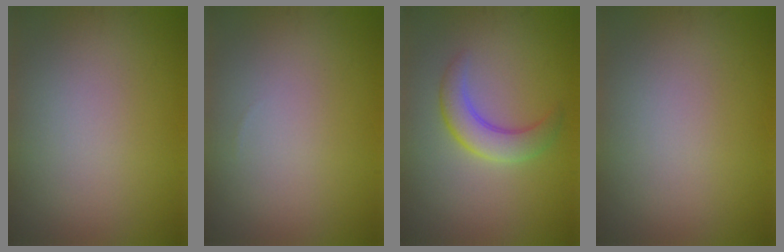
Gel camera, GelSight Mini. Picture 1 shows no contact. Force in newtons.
{"total": 0.0}
{"total": 3.6, "press": 3.6, "slide": 0.2}
{"total": 0.0}